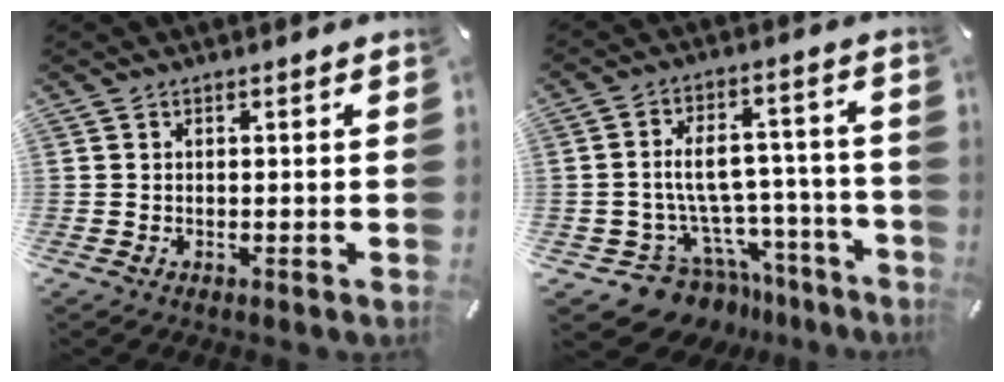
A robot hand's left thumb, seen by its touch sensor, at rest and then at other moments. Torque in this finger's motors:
{"motor_torque": [-0.55, 1.36, 0.21, 0.18, 0.04]}